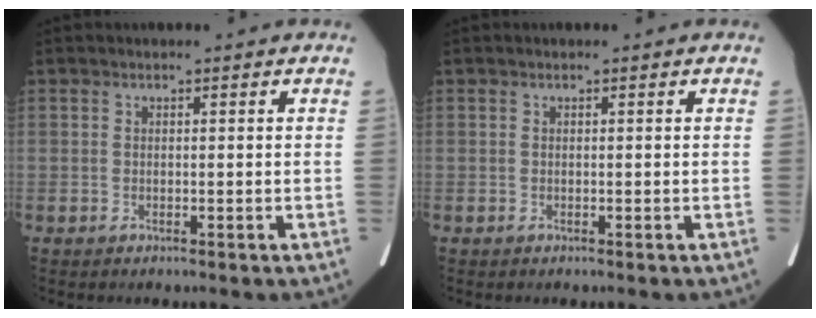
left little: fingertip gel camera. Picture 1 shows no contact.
{"total": 0.0}